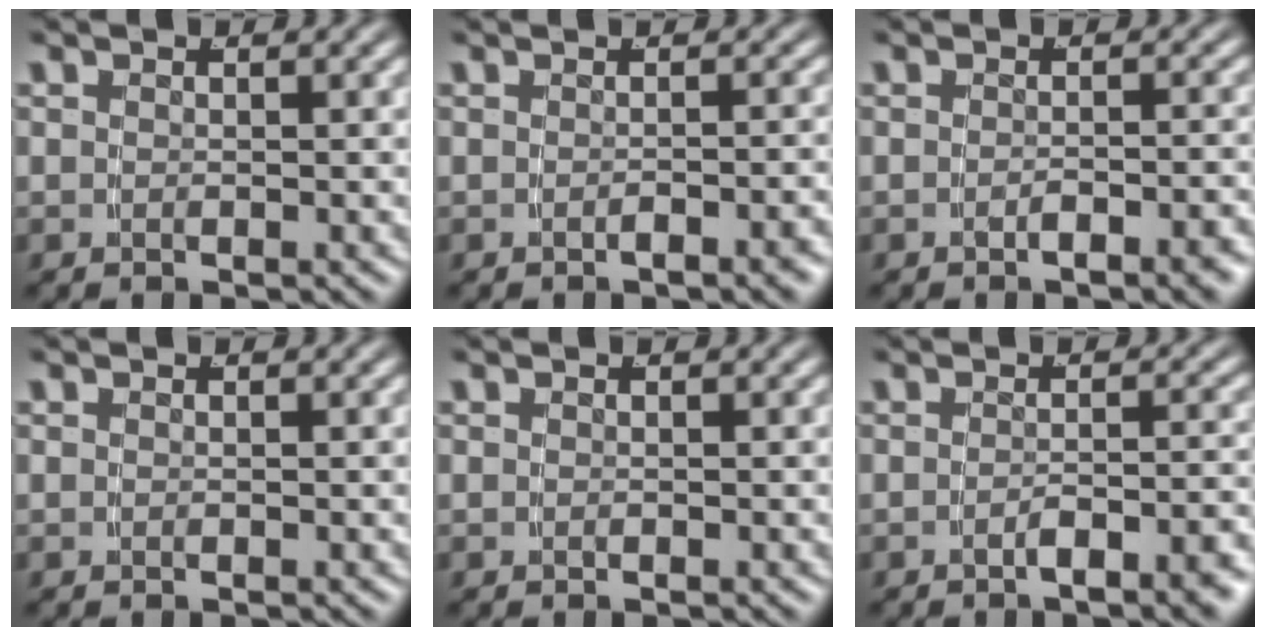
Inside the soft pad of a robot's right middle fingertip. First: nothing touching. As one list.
[{"total": 1.4, "force": [-1.1, -0.5, 0.6], "torque": [-0.006, 0.009, -0.020]}, {"total": 1.7, "force": [-1.4, -0.4, 0.9], "torque": [-0.012, 0.006, -0.025]}, {"total": 0.0}, {"total": 0.0}, {"total": 2.8, "force": [-2.2, -0.2, 1.7], "torque": [-0.023, 0.004, -0.037]}]